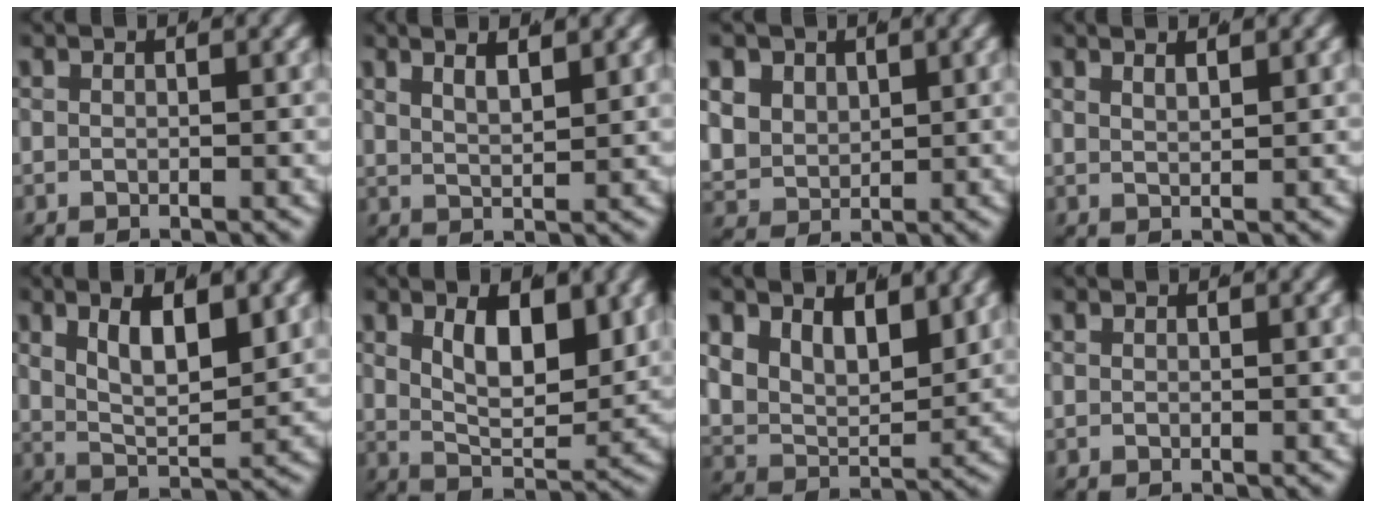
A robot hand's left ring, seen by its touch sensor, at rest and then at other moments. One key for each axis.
{"total": 5.1, "fx": 2.2, "fy": 3.2, "fz": 3.3, "tx": -0.050, "ty": 0.008, "tz": 0.022}
{"total": 6.9, "fx": -0.2, "fy": 6.4, "fz": 2.6, "tx": -0.105, "ty": -0.040, "tz": 0.003}
{"total": 2.8, "fx": 2.0, "fy": 1.2, "fz": 1.5, "tx": -0.017, "ty": 0.007, "tz": 0.028}
{"total": 7.2, "fx": 1.3, "fy": 4.6, "fz": 5.3, "tx": -0.102, "ty": -0.015, "tz": 0.020}
{"total": 7.0, "fx": 1.2, "fy": 4.3, "fz": 5.4, "tx": -0.094, "ty": -0.023, "tz": 0.017}
{"total": 8.4, "fx": 1.5, "fy": 6.9, "fz": 4.7, "tx": -0.111, "ty": -0.029, "tz": 0.019}
{"total": 0.0}